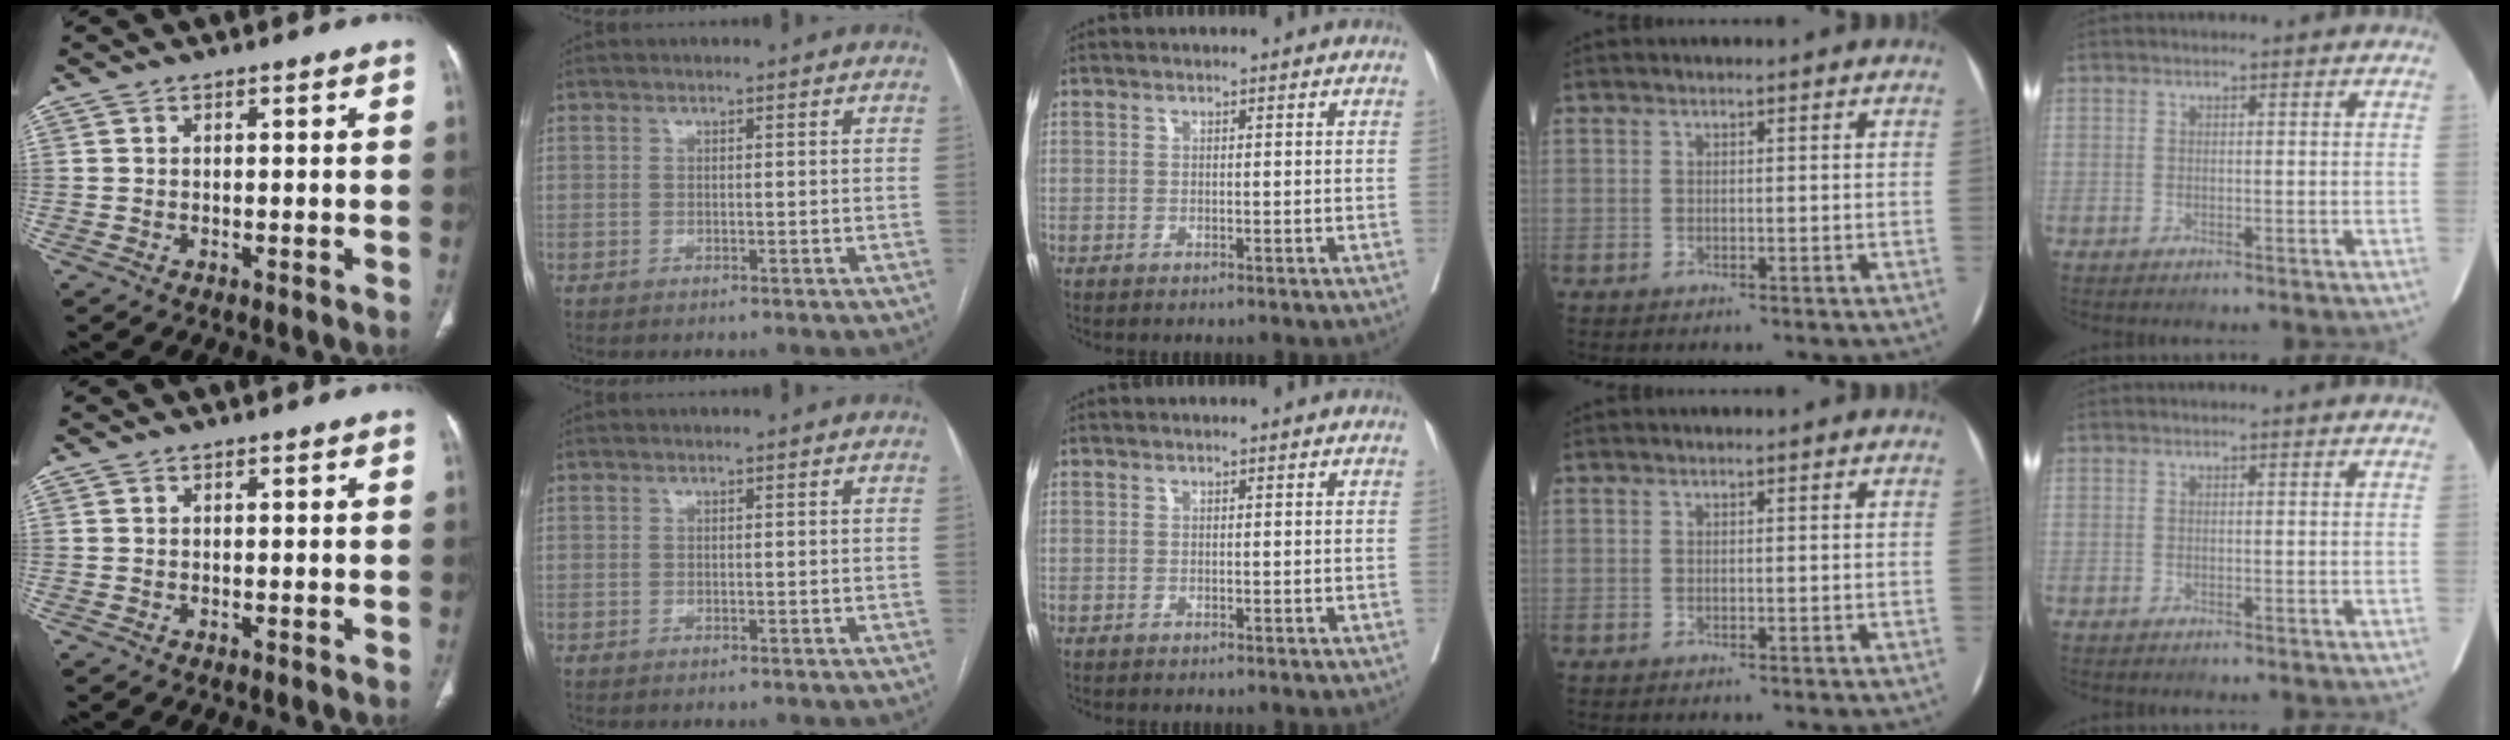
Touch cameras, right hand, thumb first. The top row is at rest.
{}